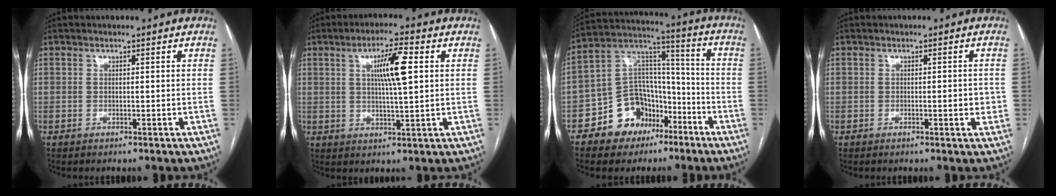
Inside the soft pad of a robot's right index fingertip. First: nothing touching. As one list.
[{"total": 7.7, "force": [2.0, 0.7, 7.4], "torque": [-0.131, 0.006, 0.035]}, {"total": 13.2, "force": [-7.3, 9.7, 5.3], "torque": [-0.094, 0.058, -0.120]}, {"total": 2.1, "force": [-0.3, 0.6, 2.0], "torque": [-0.028, 0.000, -0.004]}]